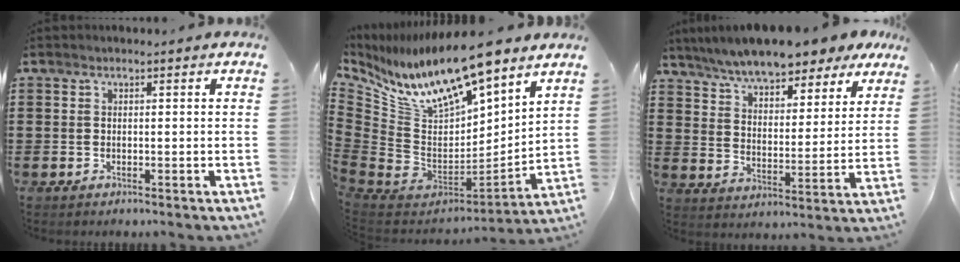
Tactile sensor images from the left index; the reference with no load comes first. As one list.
[{"total": 14.3, "force": [11.6, 4.3, 7.2], "torque": [-0.182, -0.090, 0.206]}, {"total": 8.4, "force": [7.8, 1.2, 2.8], "torque": [-0.089, -0.031, 0.141]}]